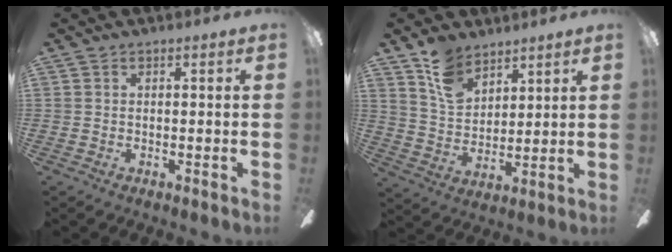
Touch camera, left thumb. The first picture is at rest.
{"total": 10.8, "force": [7.8, 6.4, 3.9], "torque": [-0.082, -0.032, 0.152]}